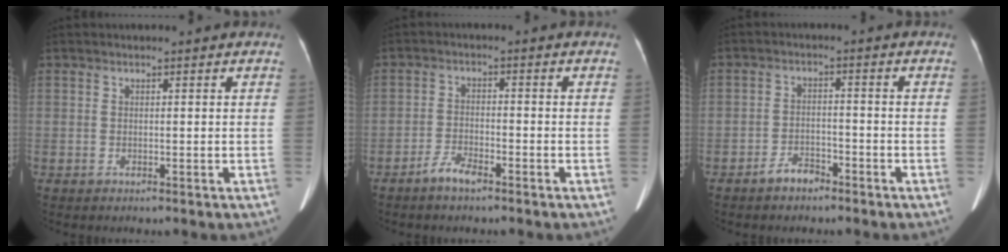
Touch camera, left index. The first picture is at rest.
{"total": 3.4, "force": [-2.8, 0.7, 1.9], "torque": [-0.041, 0.000, -0.052]}
{"total": 3.4, "force": [-2.8, 1.5, 1.4], "torque": [-0.026, 0.003, -0.047]}